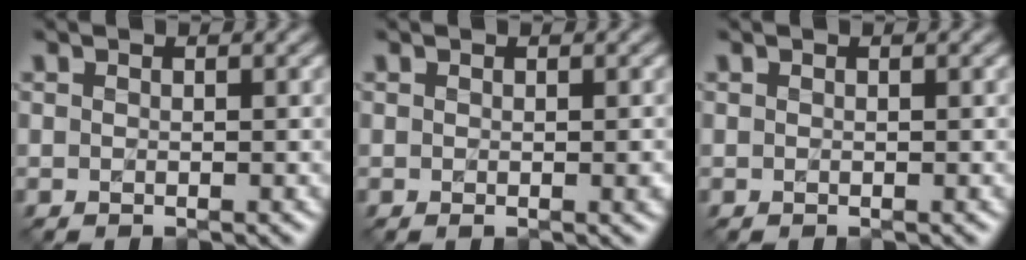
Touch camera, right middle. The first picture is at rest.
{"total": 0.9, "force": [-0.1, 0.1, 0.9], "torque": [-0.010, -0.003, 0.000]}
{"total": 0.0}